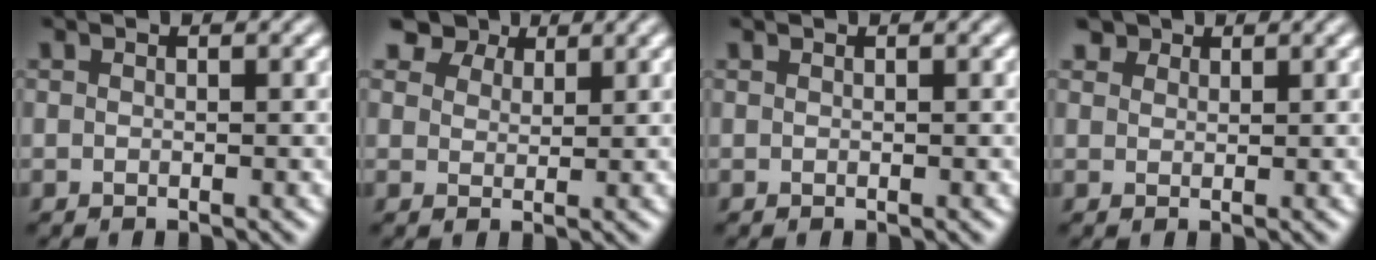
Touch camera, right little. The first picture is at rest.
{"total": 5.5, "force": [4.2, 2.9, 2.0], "torque": [-0.057, -0.006, 0.076]}
{"total": 0.0}
{"total": 2.2, "force": [1.7, 1.2, 0.5], "torque": [-0.015, -0.008, 0.038]}